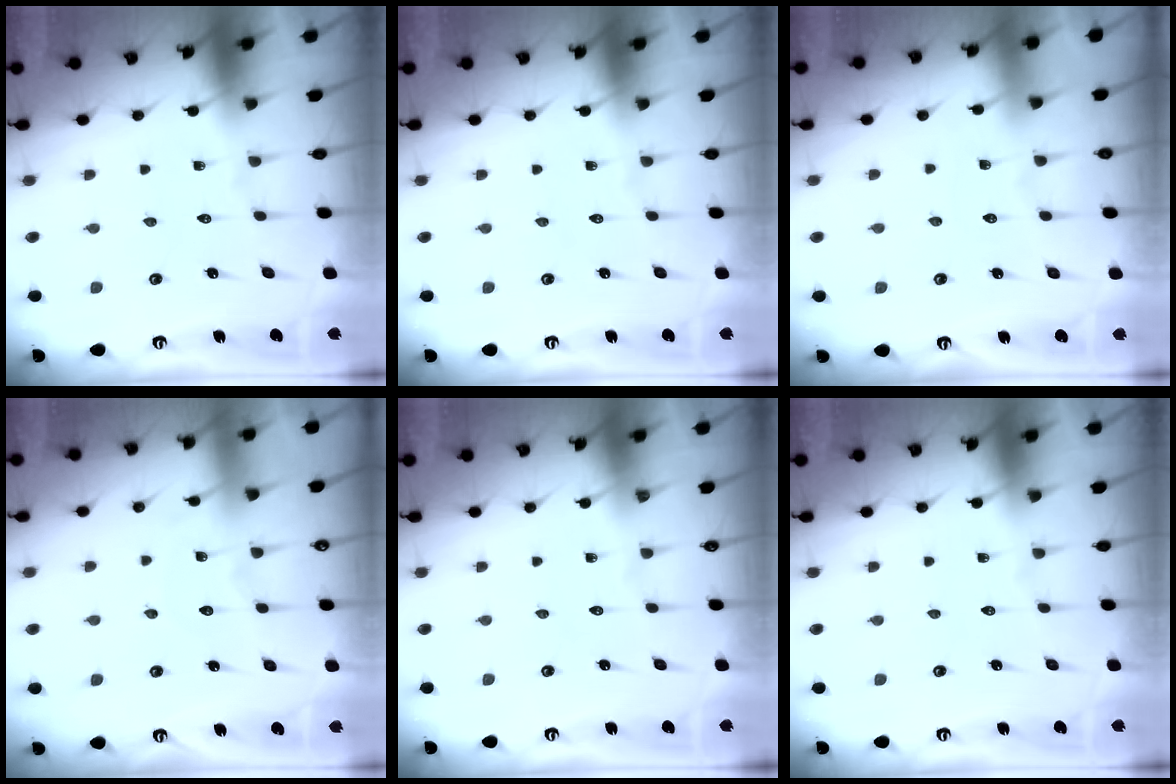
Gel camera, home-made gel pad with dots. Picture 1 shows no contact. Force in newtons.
{"total": 0.0}
{"total": 2.1, "press": 2.1, "slide": 0.2}
{"total": 3.6, "press": 3.6, "slide": 0.4}
{"total": 0.0}
{"total": 0.0}